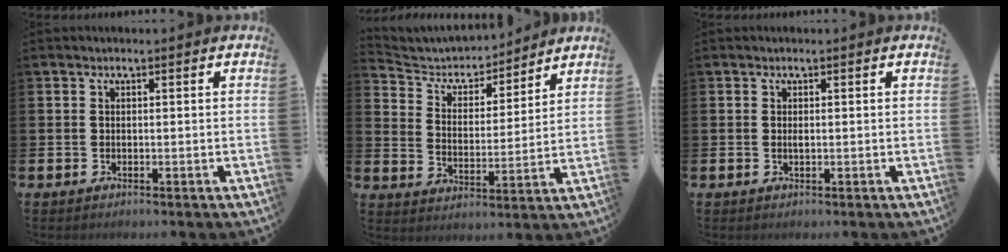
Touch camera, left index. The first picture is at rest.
{"total": 5.4, "force": [5.1, 1.7, 0.4], "torque": [-0.047, -0.040, 0.085]}
{"total": 0.5, "force": [0.1, 0.1, 0.5], "torque": [-0.016, 0.001, 0.003]}